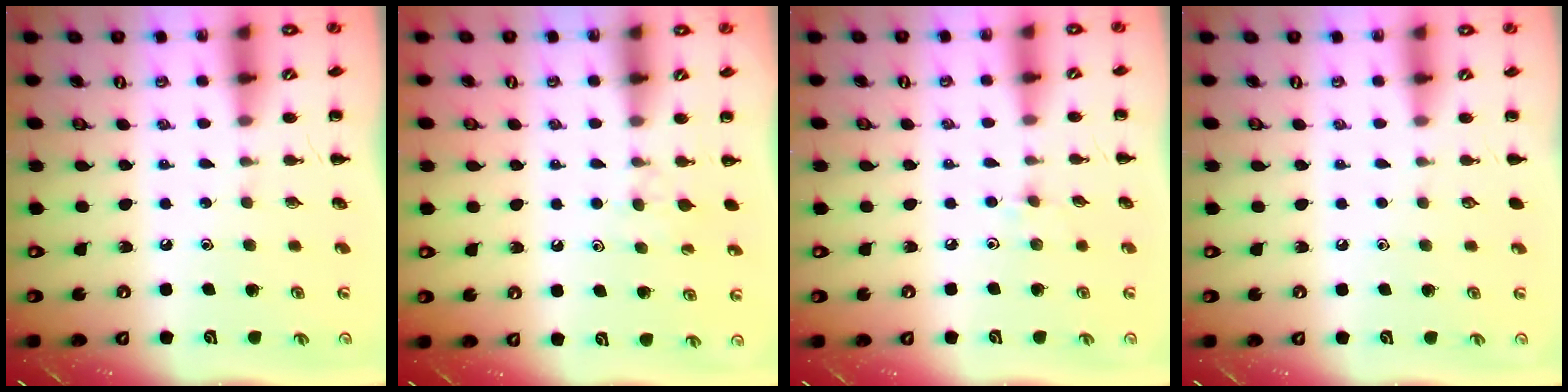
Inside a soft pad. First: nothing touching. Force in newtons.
{"total": 4.7, "press": 4.3, "slide": 1.8}
{"total": 3.9, "press": 3.6, "slide": 1.4}
{"total": 0.0}